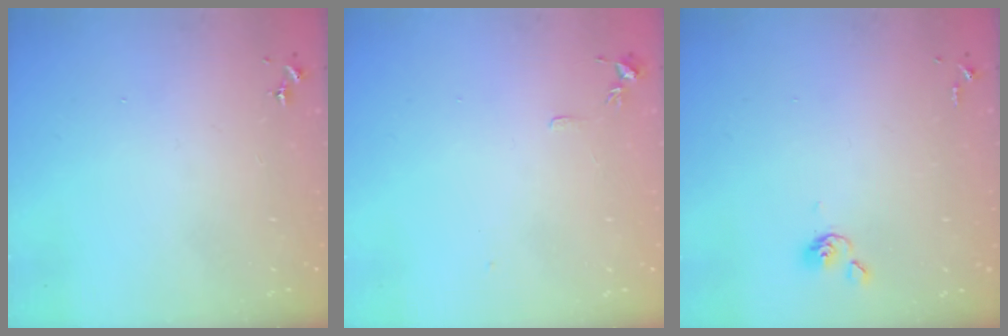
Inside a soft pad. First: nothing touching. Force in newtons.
{"total": 4.4, "press": 4.4, "slide": 0.6}
{"total": 3.8, "press": 3.7, "slide": 0.8}